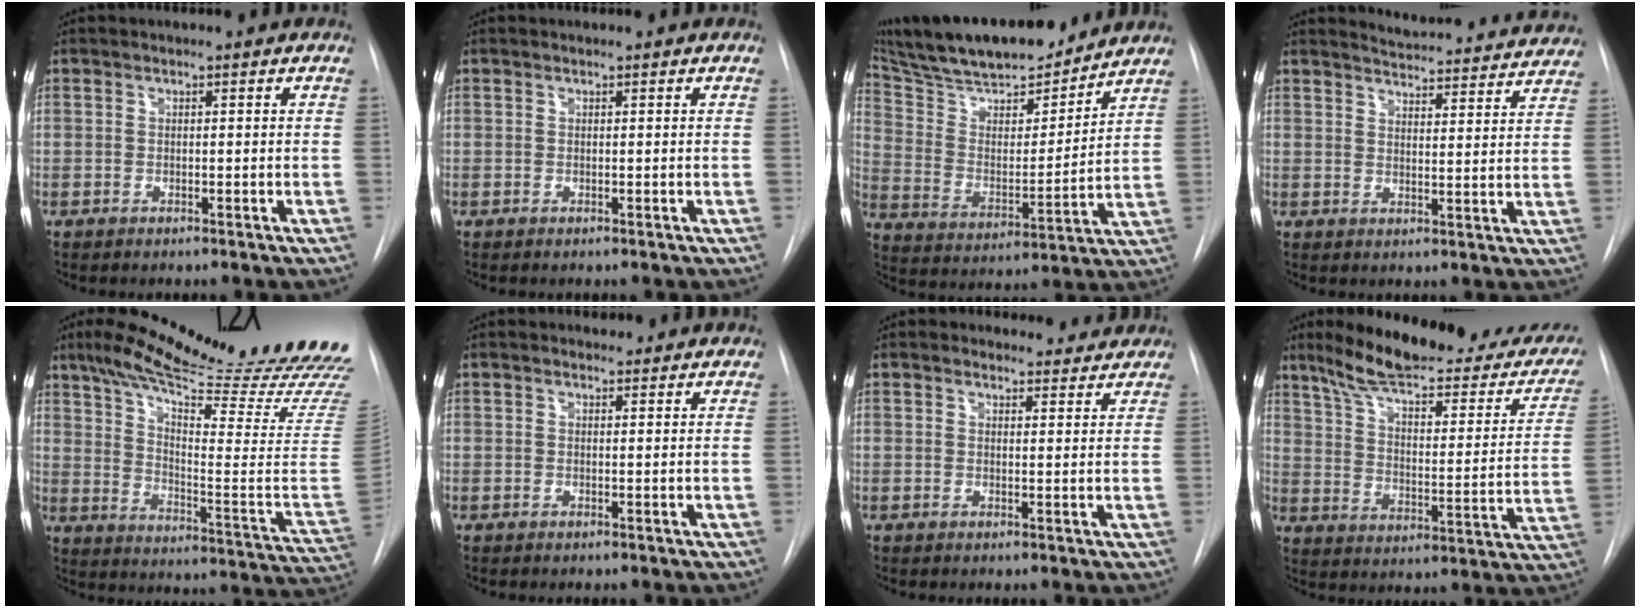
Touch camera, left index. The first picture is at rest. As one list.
[{"total": 0.0}, {"total": 22.1, "force": [19.3, 4.5, 9.8], "torque": [-0.173, 0.013, 0.312]}, {"total": 17.8, "force": [17.2, 2.4, 3.8], "torque": [-0.042, -0.034, 0.198]}, {"total": 33.0, "force": [27.0, 1.2, 18.9], "torque": [-0.235, -0.090, 0.359]}, {"total": 1.8, "force": [1.7, 0.6, 0.2], "torque": [-0.006, 0.010, 0.022]}, {"total": 3.7, "force": [3.5, 1.4, -0.2], "torque": [0.007, 0.000, 0.033]}, {"total": 26.8, "force": [22.1, 6.3, 13.9], "torque": [-0.188, -0.022, 0.289]}]